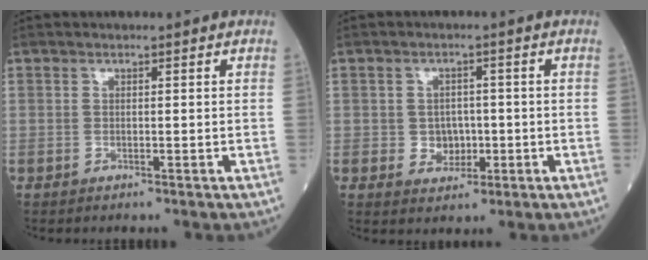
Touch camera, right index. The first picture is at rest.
{"total": 3.7, "force": [-0.5, 3.2, 1.8], "torque": [-0.020, 0.007, -0.002]}